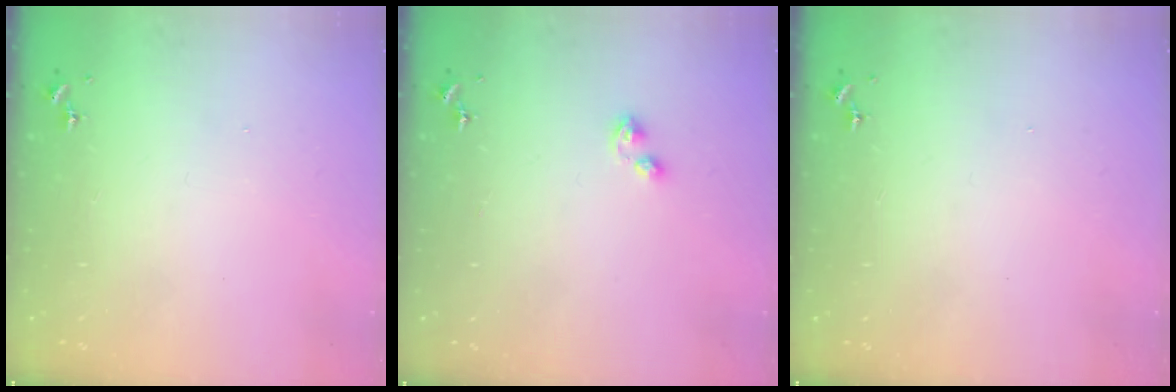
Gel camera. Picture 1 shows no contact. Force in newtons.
{"total": 5.2, "press": 5.1, "slide": 0.4}
{"total": 0.0}